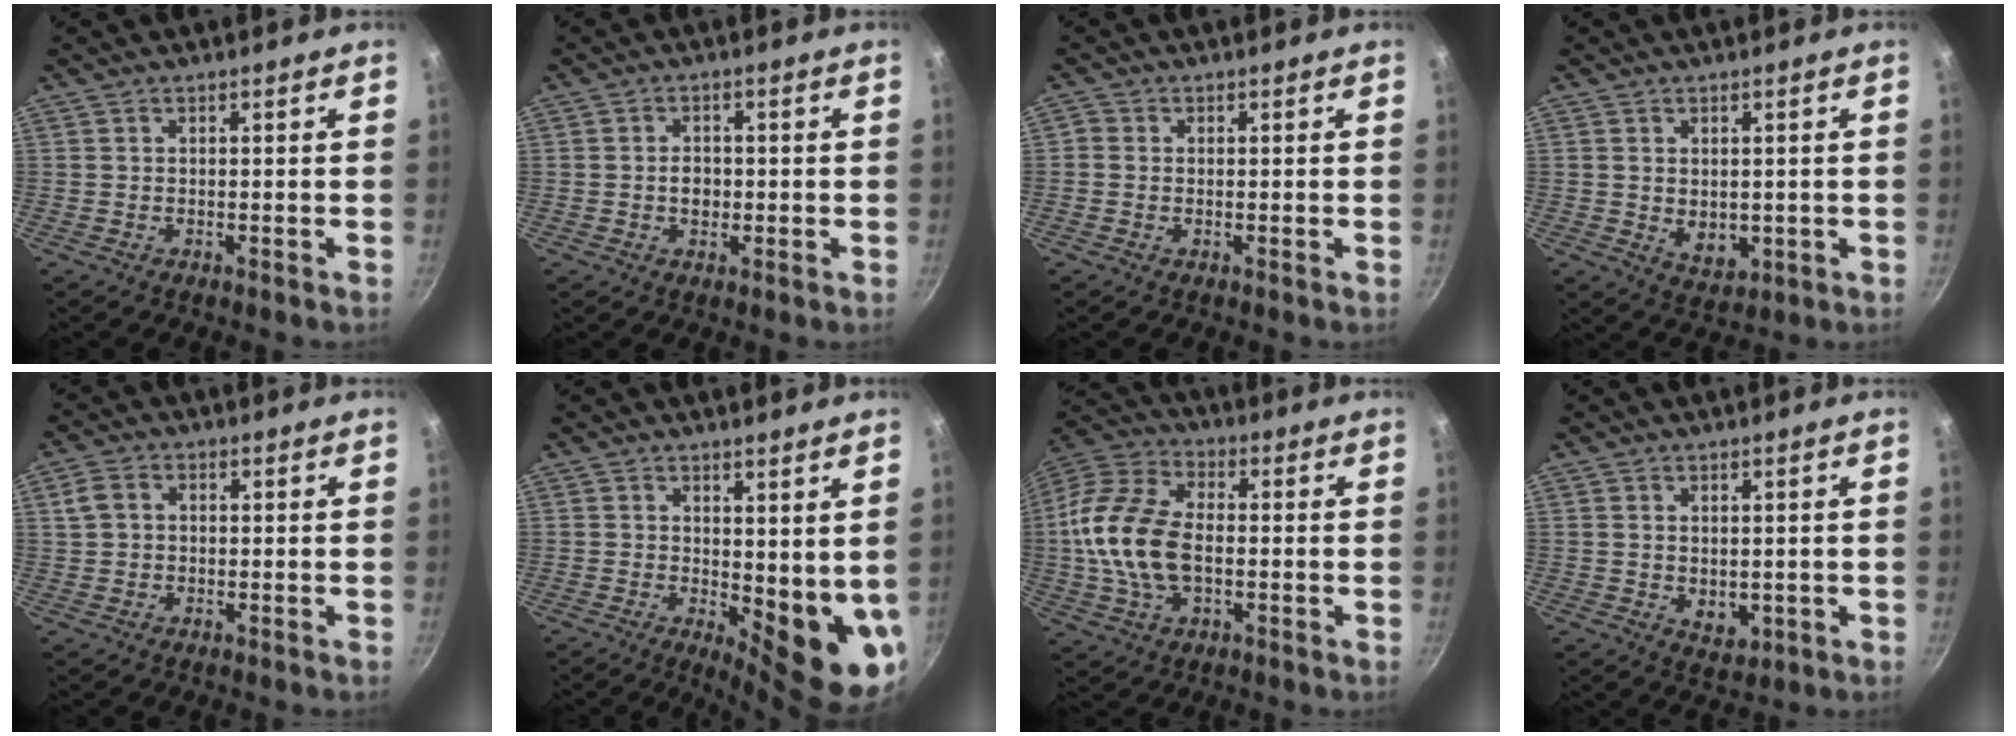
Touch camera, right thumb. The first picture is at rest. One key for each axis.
{"total": 3.2, "fx": -0.4, "fy": 2.4, "fz": 2.0, "tx": -0.017, "ty": 0.006, "tz": -0.007}
{"total": 1.1, "fx": -0.2, "fy": 0.9, "fz": 0.6, "tx": -0.016, "ty": 0.004, "tz": -0.008}
{"total": 5.3, "fx": 0.1, "fy": 3.8, "fz": 3.7, "tx": -0.051, "ty": -0.013, "tz": 0.011}
{"total": 4.3, "fx": 0.5, "fy": 3.4, "fz": 2.6, "tx": -0.047, "ty": 0.011, "tz": 0.004}
{"total": 10.3, "fx": 1.3, "fy": 4.2, "fz": 9.3, "tx": -0.099, "ty": -0.029, "tz": 0.026}
{"total": 16.7, "fx": -0.8, "fy": 10.1, "fz": 13.3, "tx": -0.255, "ty": 0.027, "tz": -0.029}
{"total": 4.2, "fx": 0.1, "fy": 3.0, "fz": 2.9, "tx": -0.043, "ty": -0.012, "tz": 0.008}